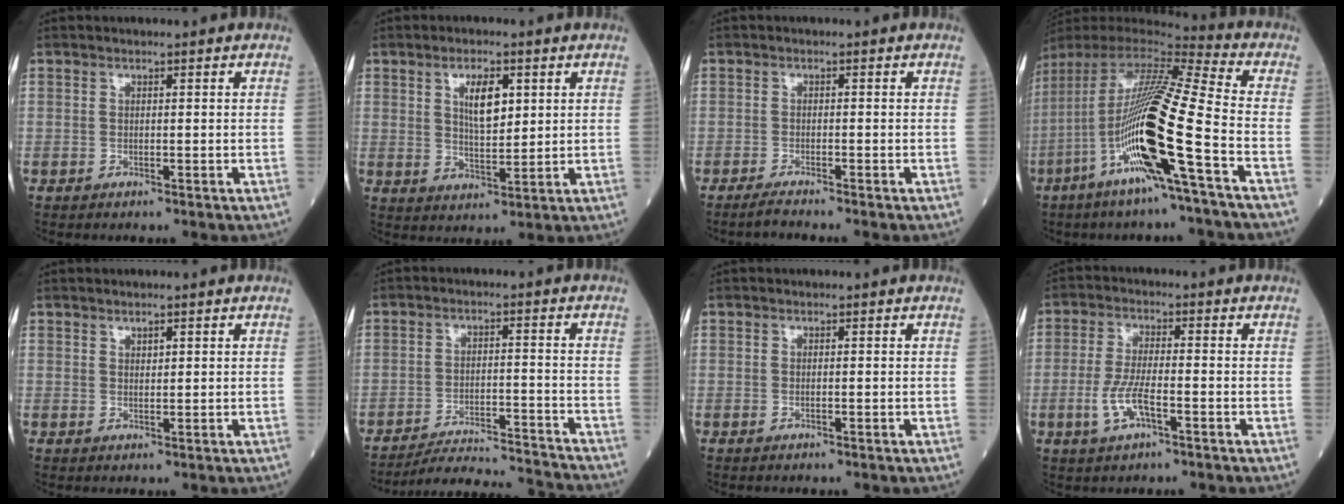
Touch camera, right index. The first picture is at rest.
{"total": 5.5, "force": [2.1, 2.0, 4.7], "torque": [-0.085, -0.001, 0.040]}
{"total": 2.2, "force": [-2.0, -0.5, 0.7], "torque": [-0.021, -0.005, -0.038]}
{"total": 20.4, "force": [-6.5, 0.0, 19.4], "torque": [-0.403, -0.023, -0.134]}
{"total": 1.0, "force": [0.7, 0.4, 0.6], "torque": [-0.008, -0.001, 0.013]}
{"total": 12.5, "force": [-12.3, -0.8, 1.7], "torque": [-0.024, 0.002, -0.188]}
{"total": 0.0}
{"total": 5.8, "force": [-2.2, 1.5, 5.2], "torque": [-0.112, -0.004, -0.041]}